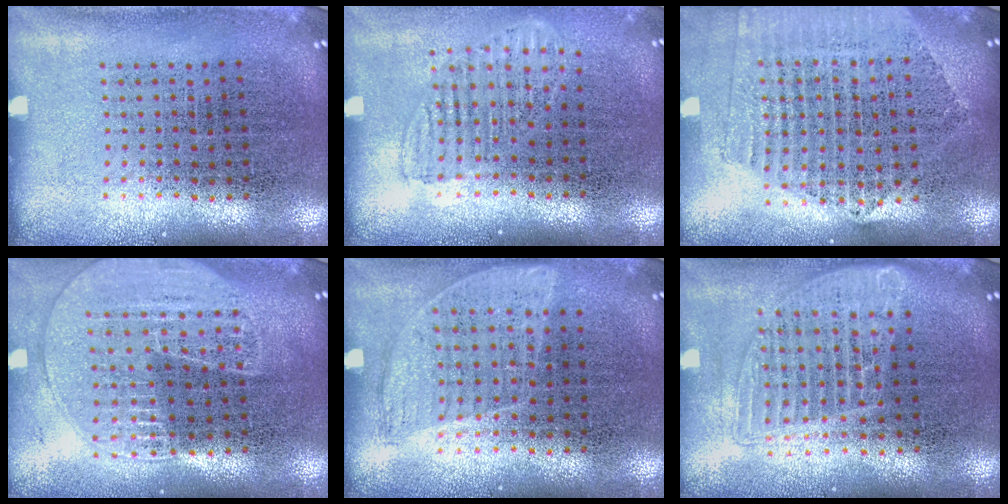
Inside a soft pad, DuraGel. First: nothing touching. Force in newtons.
{"total": 1.4, "press": 1.2, "slide": 0.7}
{"total": 2.1, "press": 1.9, "slide": 0.9}
{"total": 1.8, "press": 1.7, "slide": 0.7}
{"total": 0.9, "press": 0.8, "slide": 0.5}
{"total": 1.4, "press": 1.2, "slide": 0.7}